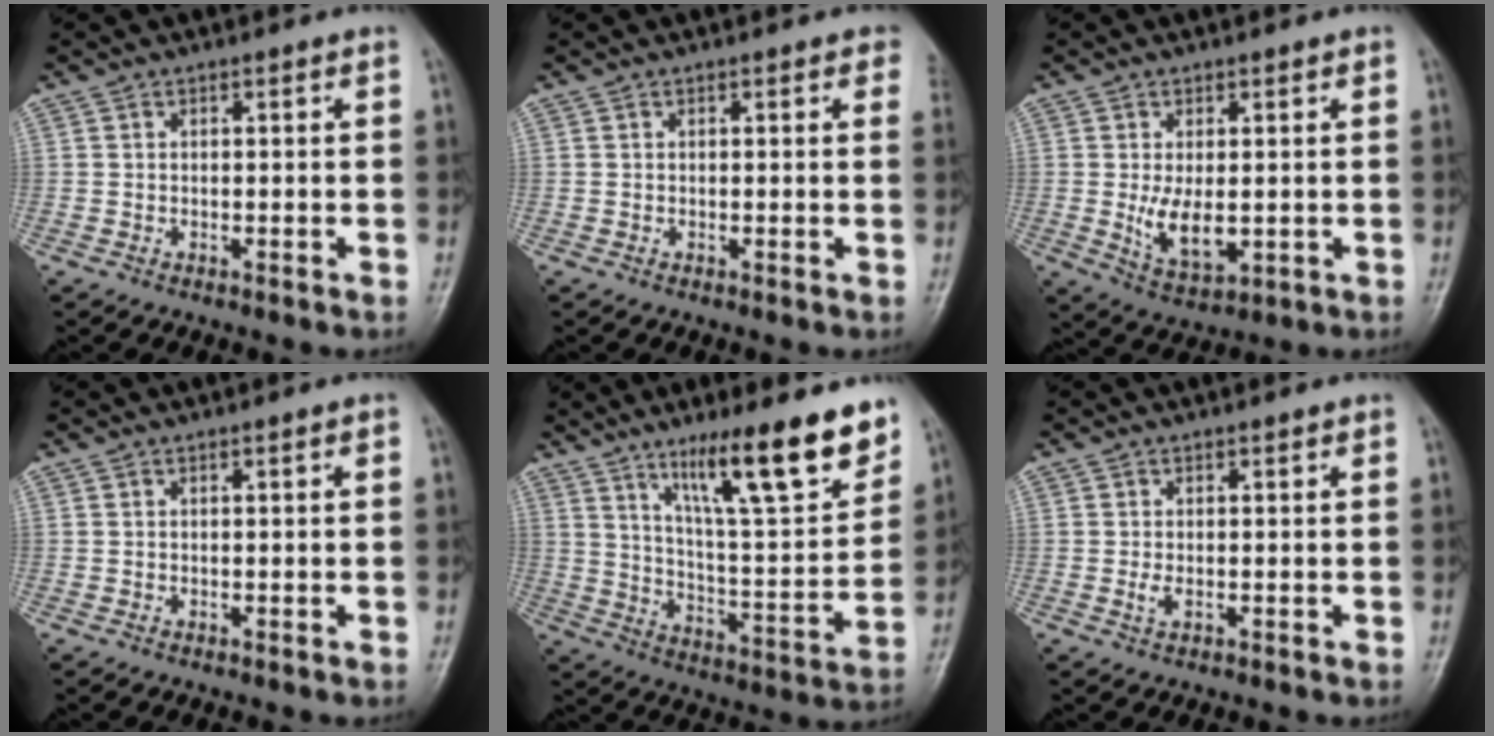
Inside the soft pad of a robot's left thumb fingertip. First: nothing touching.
{"total": 2.3, "force": [1.4, 1.0, 1.5], "torque": [0.000, 0.002, 0.009]}
{"total": 6.8, "force": [-0.3, 3.8, 5.6], "torque": [-0.090, -0.019, 0.008]}
{"total": 0.5, "force": [0.1, 0.1, 0.5], "torque": [-0.008, 0.000, 0.001]}
{"total": 18.5, "force": [12.2, 3.3, 13.4], "torque": [-0.181, -0.072, 0.203]}
{"total": 1.5, "force": [0.0, 0.9, 1.2], "torque": [-0.025, -0.004, 0.001]}